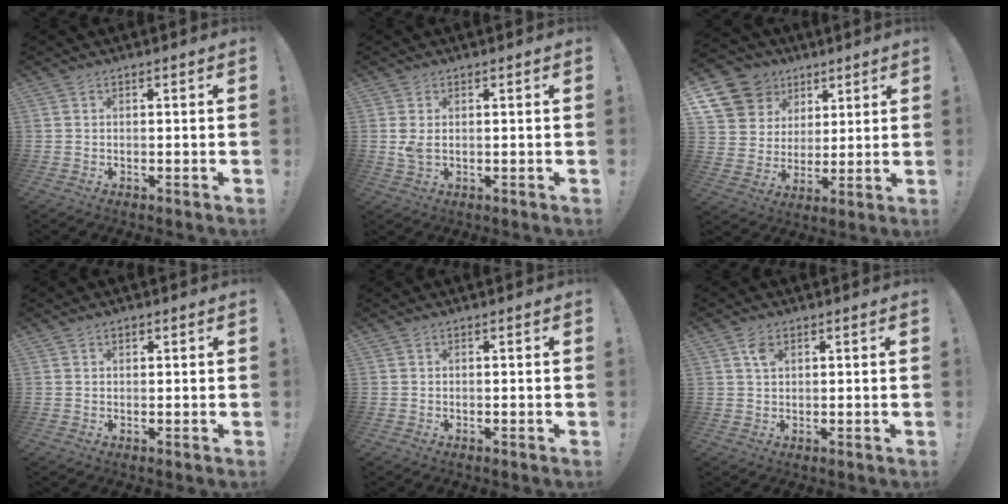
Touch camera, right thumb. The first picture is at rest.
{"total": 3.2, "force": [0.6, 1.7, 2.7], "torque": [-0.041, 0.000, 0.012]}
{"total": 13.3, "force": [7.1, 10.5, 3.8], "torque": [-0.068, -0.040, 0.149]}
{"total": 0.8, "force": [0.4, 0.5, 0.4], "torque": [-0.008, 0.003, 0.007]}
{"total": 0.0}
{"total": 3.1, "force": [1.4, 1.7, 2.1], "torque": [-0.038, -0.001, 0.024]}